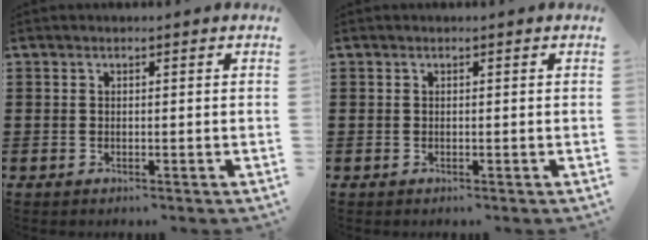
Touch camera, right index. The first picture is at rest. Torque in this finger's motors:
{"motor_torque": [0.04, 0.04, 0.00, 0.01]}